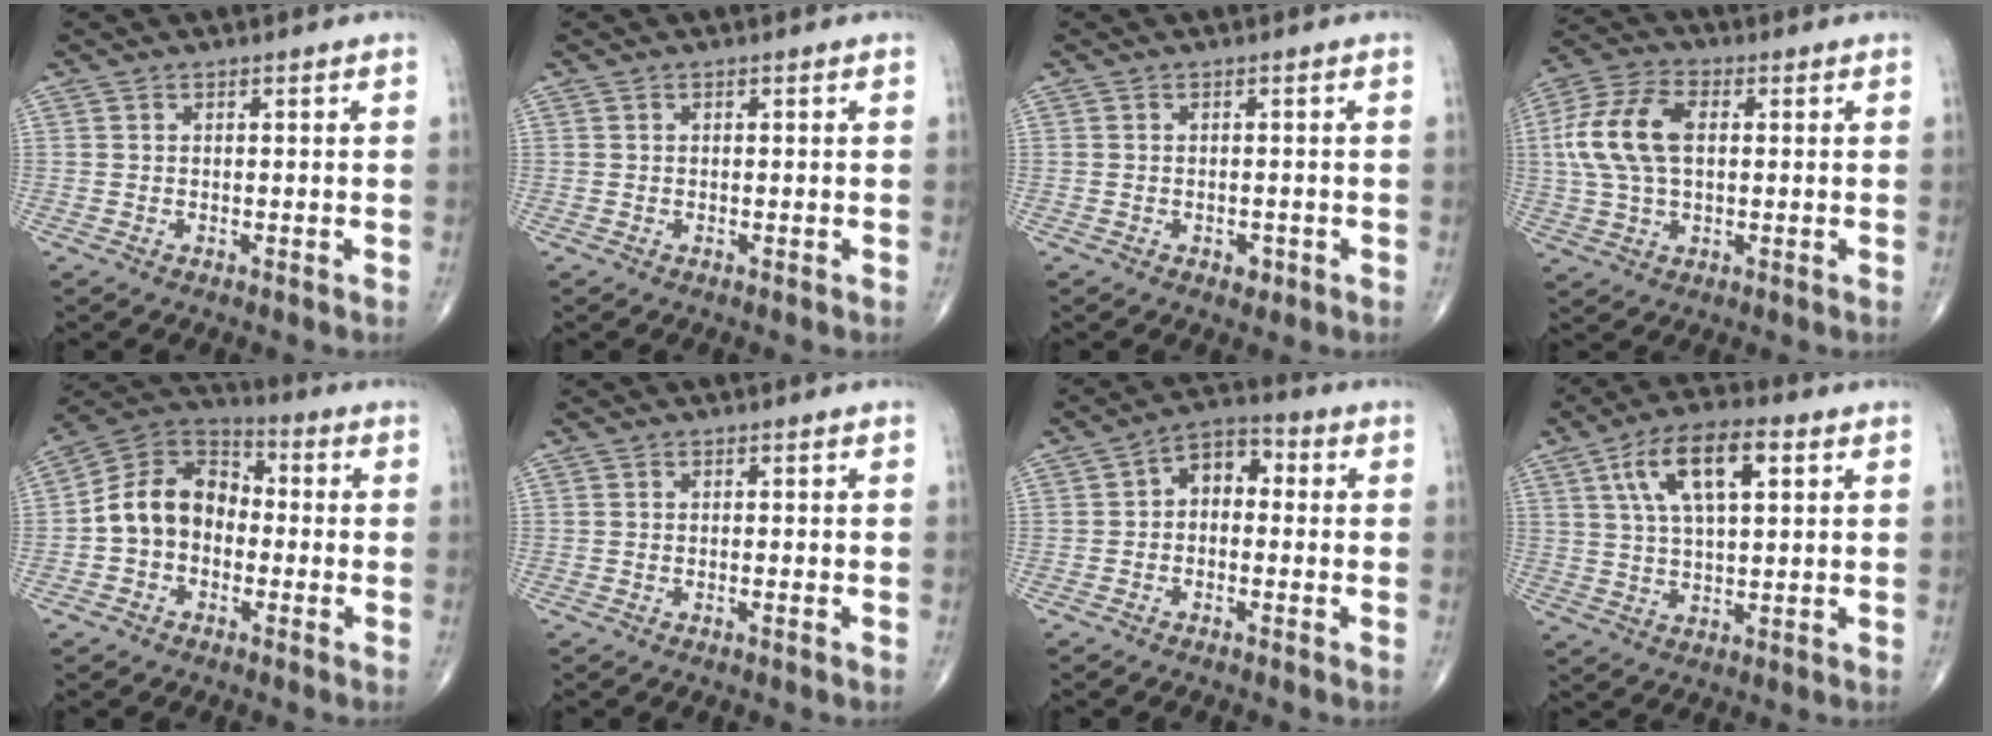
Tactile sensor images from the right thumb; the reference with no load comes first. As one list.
[{"total": 0.0}, {"total": 1.5, "force": [-0.8, 1.0, 0.9], "torque": [-0.007, 0.001, -0.009]}, {"total": 13.1, "force": [1.6, 7.7, 10.5], "torque": [-0.222, 0.019, 0.027]}, {"total": 11.4, "force": [-1.8, 8.8, 7.0], "torque": [-0.103, 0.041, -0.048]}, {"total": 0.7, "force": [-0.3, -0.1, 0.6], "torque": [-0.012, -0.001, -0.004]}, {"total": 6.5, "force": [0.0, 4.4, 4.7], "torque": [-0.049, 0.028, -0.016]}, {"total": 12.4, "force": [4.4, 5.2, 10.4], "torque": [-0.182, 0.008, 0.076]}]